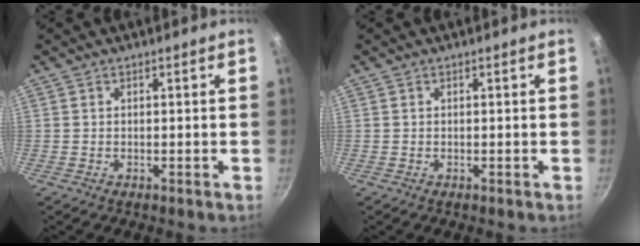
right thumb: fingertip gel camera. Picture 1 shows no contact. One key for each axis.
{"total": 0.0}